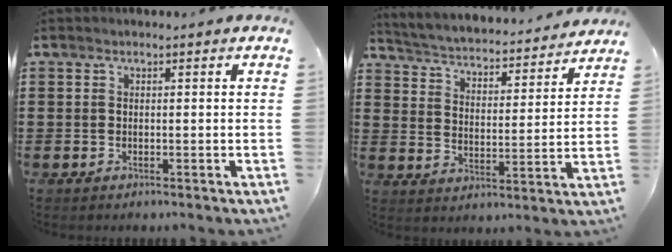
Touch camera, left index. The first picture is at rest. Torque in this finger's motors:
{"motor_torque": [-0.04, -0.54, 0.39, 0.10]}